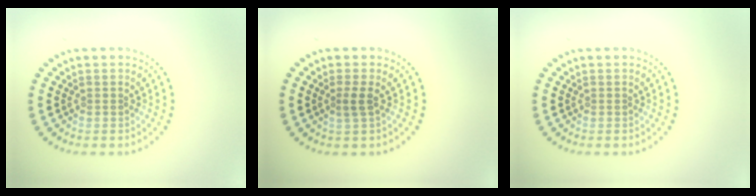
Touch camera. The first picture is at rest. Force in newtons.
{"total": 1.4, "press": 1.2, "slide": 0.8}
{"total": 0.0}